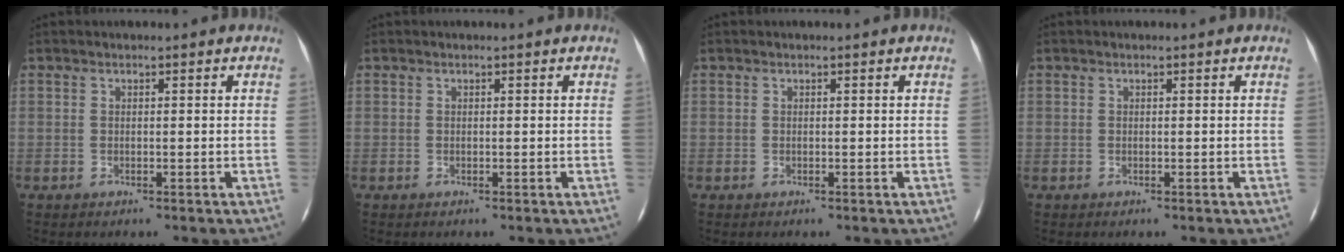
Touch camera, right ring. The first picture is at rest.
{"total": 0.0}
{"total": 0.0}
{"total": 0.0}